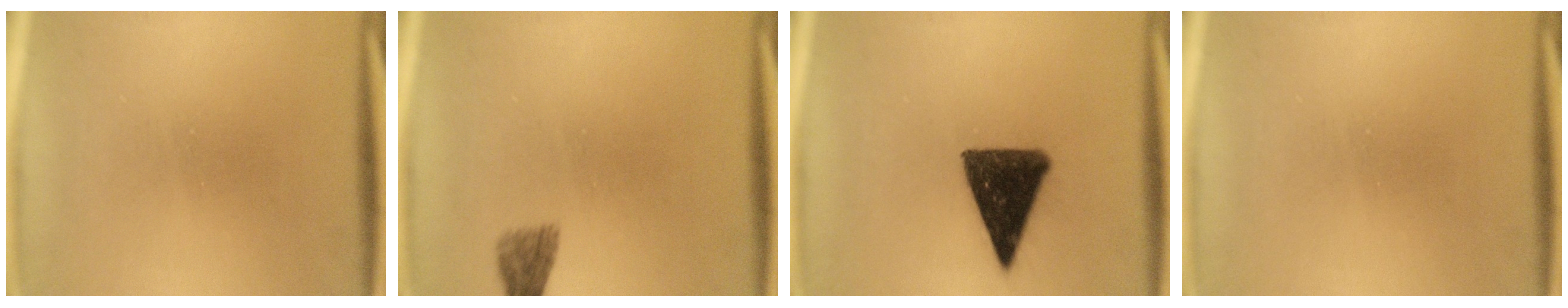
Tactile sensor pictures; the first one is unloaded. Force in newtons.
{"total": 1.9}
{"total": 11.5}
{"total": 0.0}